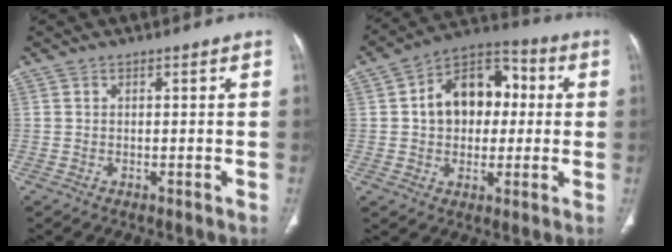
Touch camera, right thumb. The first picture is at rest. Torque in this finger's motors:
{"motor_torque": [0.10, 0.28, 0.22, -0.12, 0.14]}